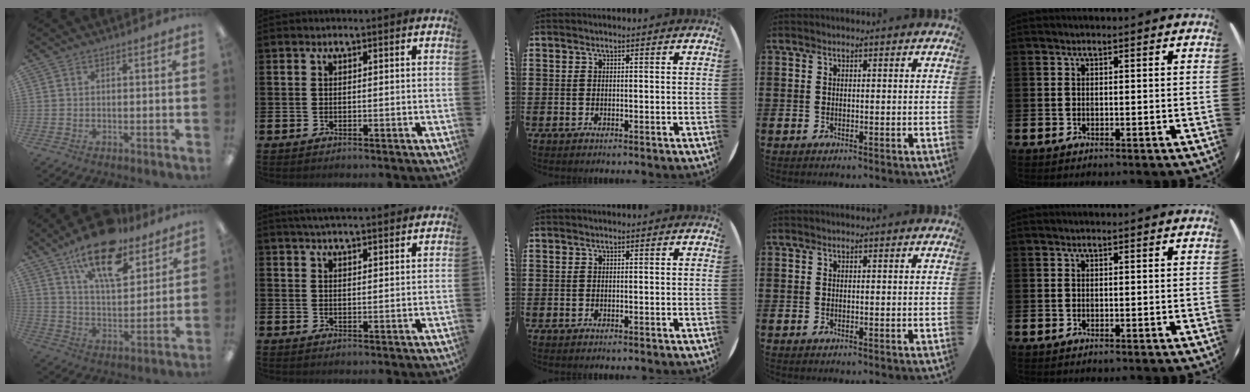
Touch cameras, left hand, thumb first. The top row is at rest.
{"thumb": {"total": 18.7, "force": [13.1, 7.6, 11.0], "torque": [-0.180, -0.066, 0.220]}, "index": {"total": 3.7, "force": [3.7, -0.1, 0.7], "torque": [-0.016, -0.017, 0.066]}}